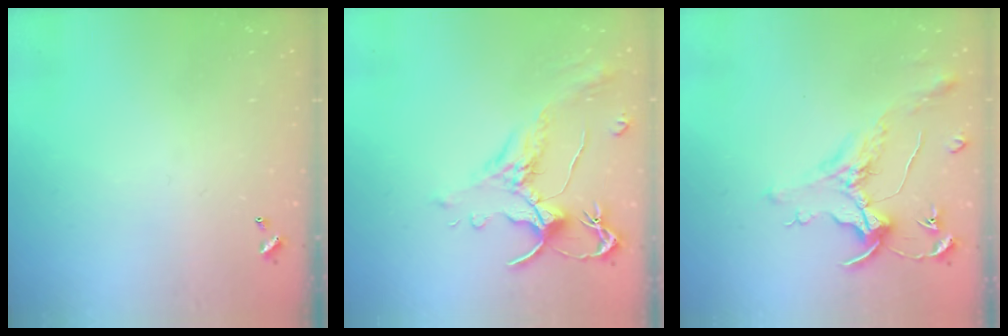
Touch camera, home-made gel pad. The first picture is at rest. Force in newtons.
{"total": 1.6, "press": 1.1, "slide": 1.1}
{"total": 1.6, "press": 1.4, "slide": 0.7}